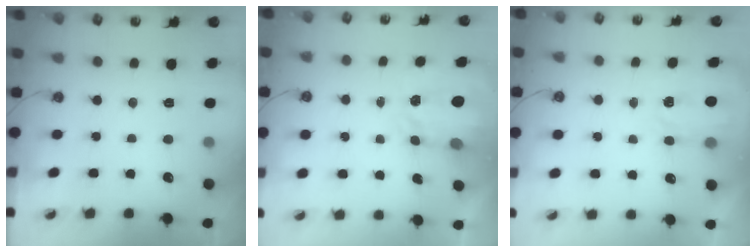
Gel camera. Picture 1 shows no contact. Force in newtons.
{"total": 3.7, "press": 3.6, "slide": 0.5}
{"total": 3.5, "press": 3.4, "slide": 0.5}